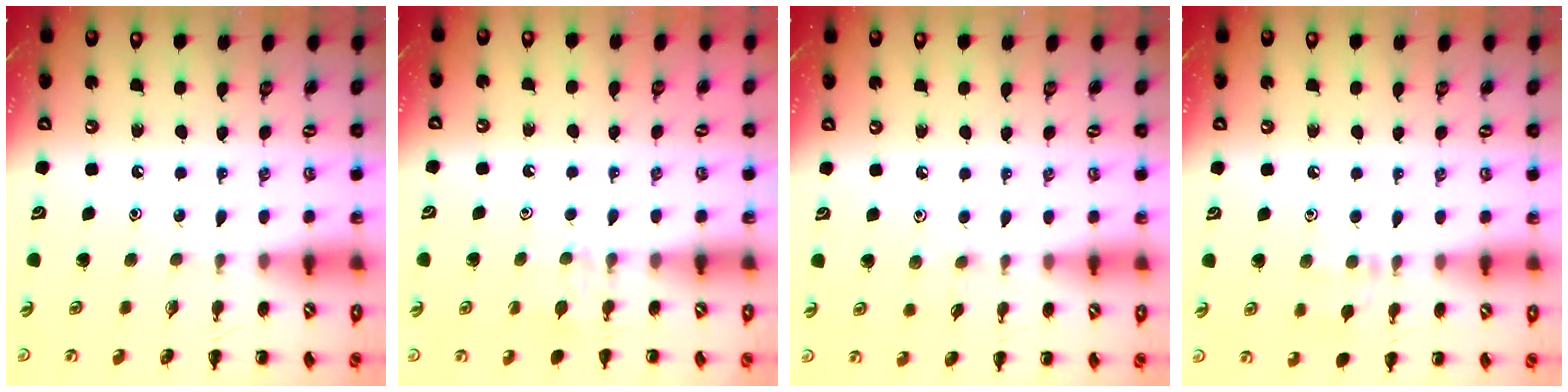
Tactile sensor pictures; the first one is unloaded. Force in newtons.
{"total": 3.9, "press": 3.7, "slide": 1.5}
{"total": 3.3, "press": 3.0, "slide": 1.4}
{"total": 7.3, "press": 6.8, "slide": 2.7}